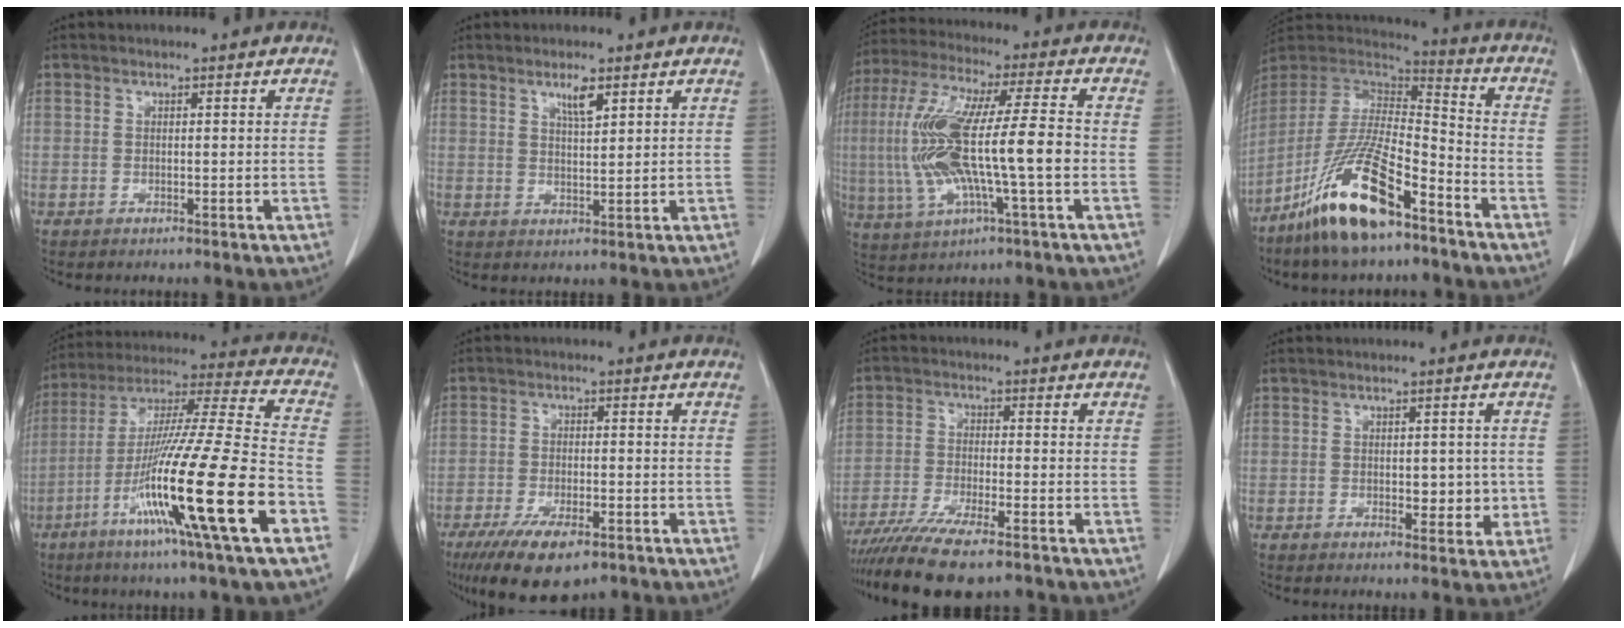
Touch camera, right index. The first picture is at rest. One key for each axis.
{"total": 3.2, "fx": 2.0, "fy": 0.5, "fz": 2.5, "tx": -0.046, "ty": -0.001, "tz": 0.037}
{"total": 16.5, "fx": -1.8, "fy": 1.9, "fz": 16.3, "tx": -0.337, "ty": 0.011, "tz": -0.031}
{"total": 17.9, "fx": -11.7, "fy": 4.0, "fz": 13.0, "tx": -0.276, "ty": -0.017, "tz": -0.217}
{"total": 25.4, "fx": -9.8, "fy": -0.1, "fz": 23.4, "tx": -0.417, "ty": -0.047, "tz": -0.181}
{"total": 10.1, "fx": -6.6, "fy": 3.5, "fz": 6.9, "tx": -0.115, "ty": -0.014, "tz": -0.103}
{"total": 13.0, "fx": -10.2, "fy": 2.0, "fz": 7.8, "tx": -0.139, "ty": -0.028, "tz": -0.167}
{"total": 3.7, "fx": -0.3, "fy": 2.2, "fz": 3.0, "tx": -0.028, "ty": 0.000, "tz": 0.003}